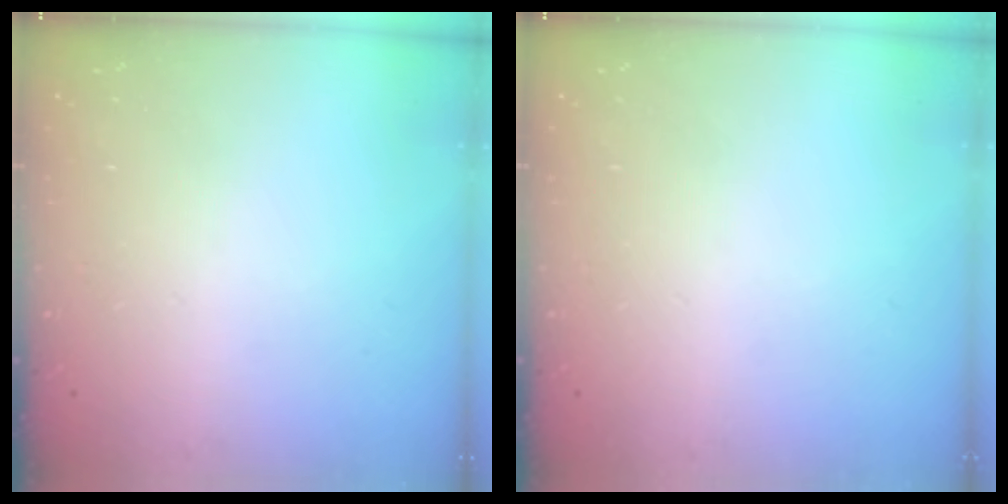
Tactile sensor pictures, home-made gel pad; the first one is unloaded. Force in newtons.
{"total": 0.0}